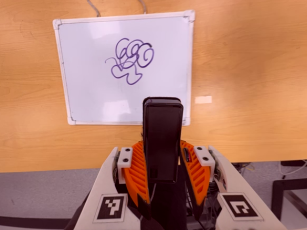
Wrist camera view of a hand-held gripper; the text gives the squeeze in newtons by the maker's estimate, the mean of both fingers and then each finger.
{"total": 5.2, "left": 3.4, "right": 7.0}